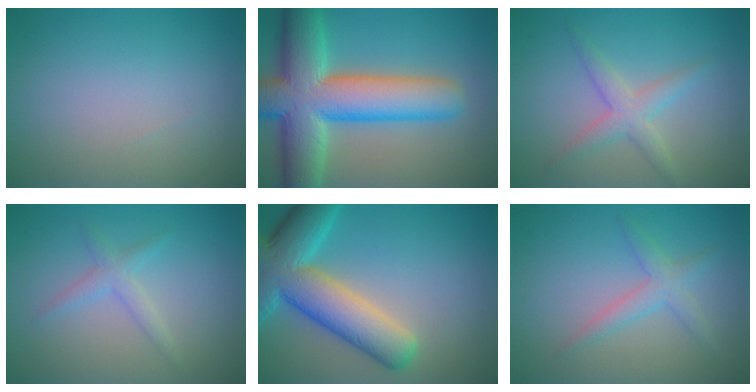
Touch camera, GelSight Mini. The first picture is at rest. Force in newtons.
{"total": 13.1, "press": 13.1, "slide": 0.6}
{"total": 2.6, "press": 2.6, "slide": 0.2}
{"total": 1.7, "press": 1.7, "slide": 0.1}
{"total": 9.9, "press": 9.9, "slide": 0.4}
{"total": 2.2, "press": 2.2, "slide": 0.1}